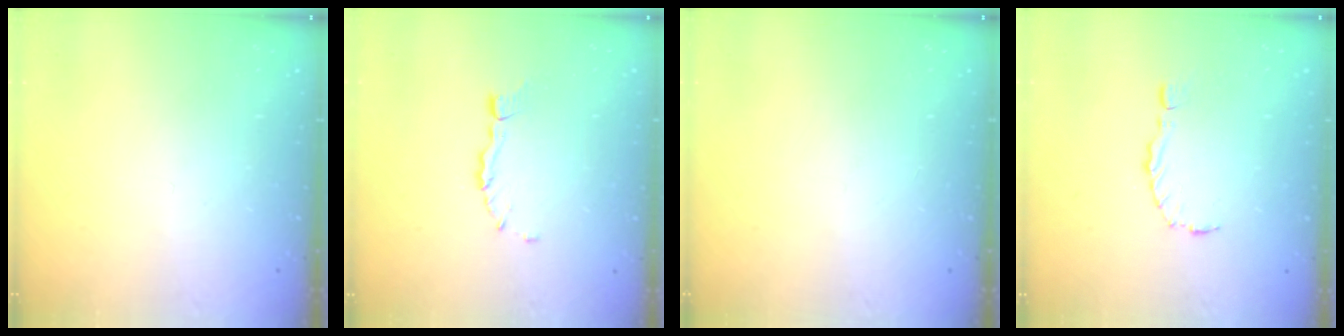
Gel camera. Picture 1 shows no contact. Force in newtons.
{"total": 4.2, "press": 4.2, "slide": 0.1}
{"total": 0.0}
{"total": 1.5, "press": 1.4, "slide": 0.3}